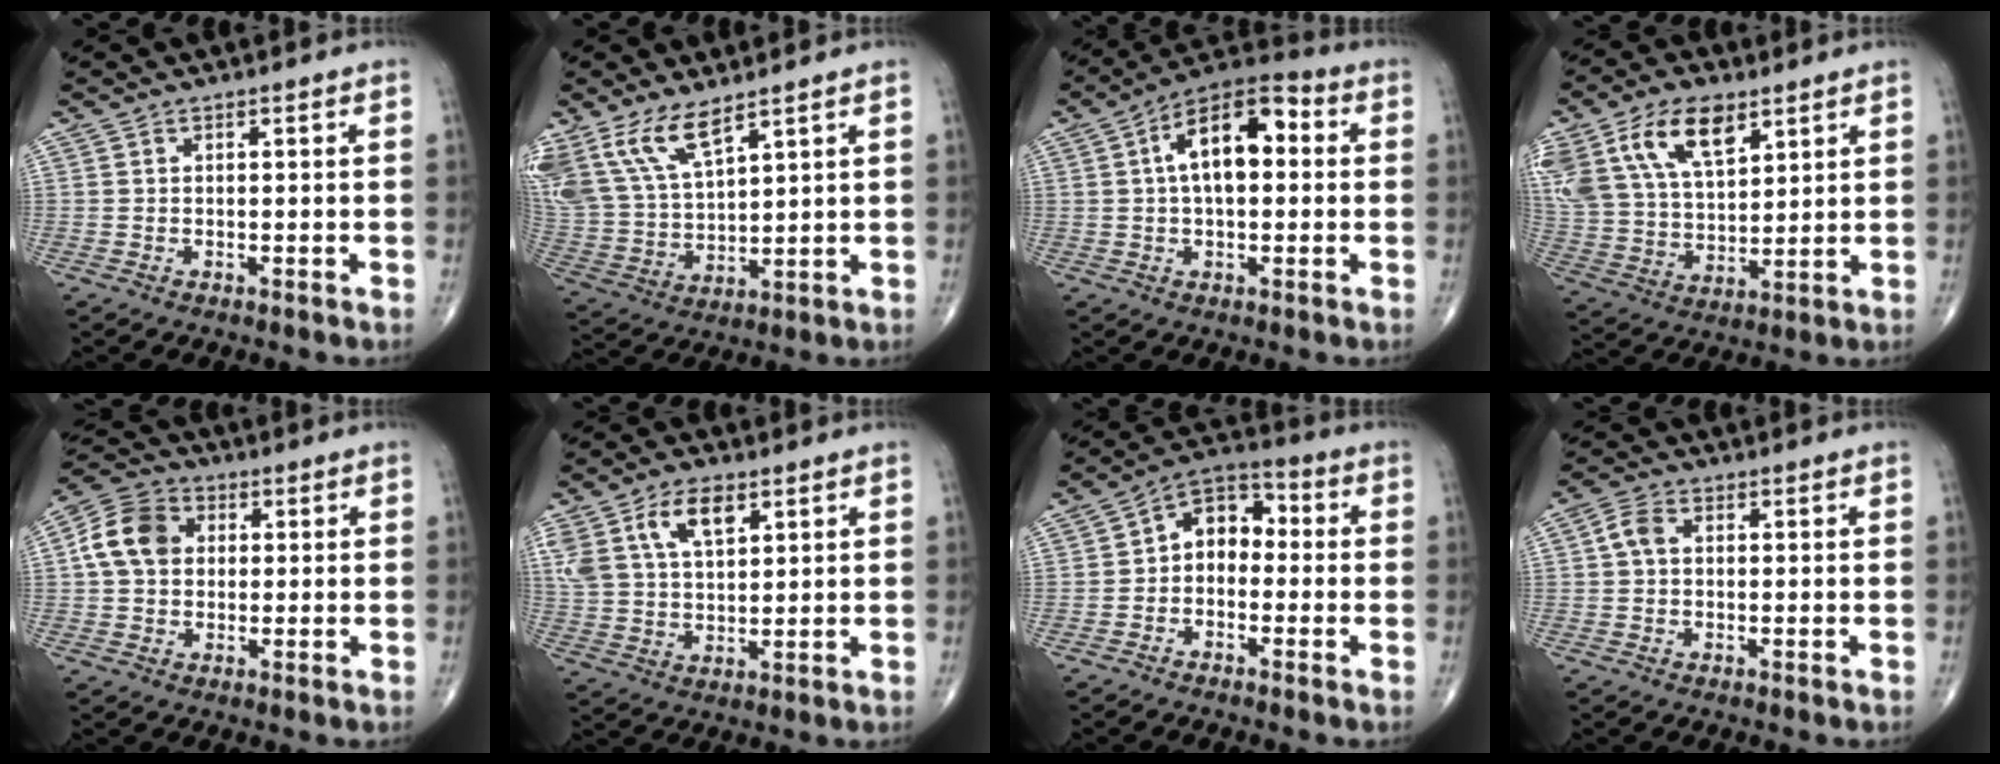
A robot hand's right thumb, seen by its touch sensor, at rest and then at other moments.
{"total": 12.5, "force": [8.3, 4.7, 8.1], "torque": [-0.165, -0.032, 0.184]}
{"total": 13.4, "force": [2.2, 6.8, 11.3], "torque": [-0.178, 0.032, 0.025]}
{"total": 20.1, "force": [10.3, 11.2, 13.2], "torque": [-0.267, -0.009, 0.200]}
{"total": 9.7, "force": [1.4, 7.6, 5.9], "torque": [-0.100, 0.019, 0.015]}
{"total": 11.1, "force": [5.4, 5.9, 7.8], "torque": [-0.146, -0.011, 0.109]}
{"total": 8.1, "force": [-0.7, 5.8, 5.7], "torque": [-0.061, 0.035, -0.034]}
{"total": 3.6, "force": [0.4, 2.6, 2.5], "torque": [-0.050, 0.012, 0.002]}